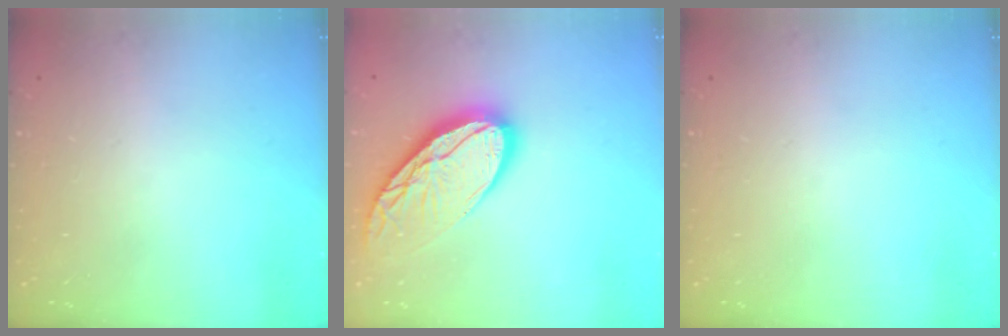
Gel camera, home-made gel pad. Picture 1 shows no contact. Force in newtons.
{"total": 17.0, "press": 16.9, "slide": 1.4}
{"total": 0.0}